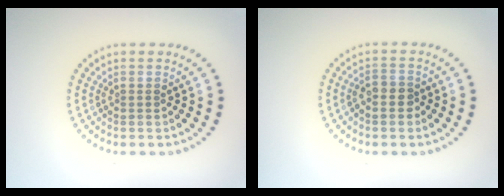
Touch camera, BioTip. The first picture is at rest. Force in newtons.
{"total": 1.9, "press": 1.8, "slide": 0.7}